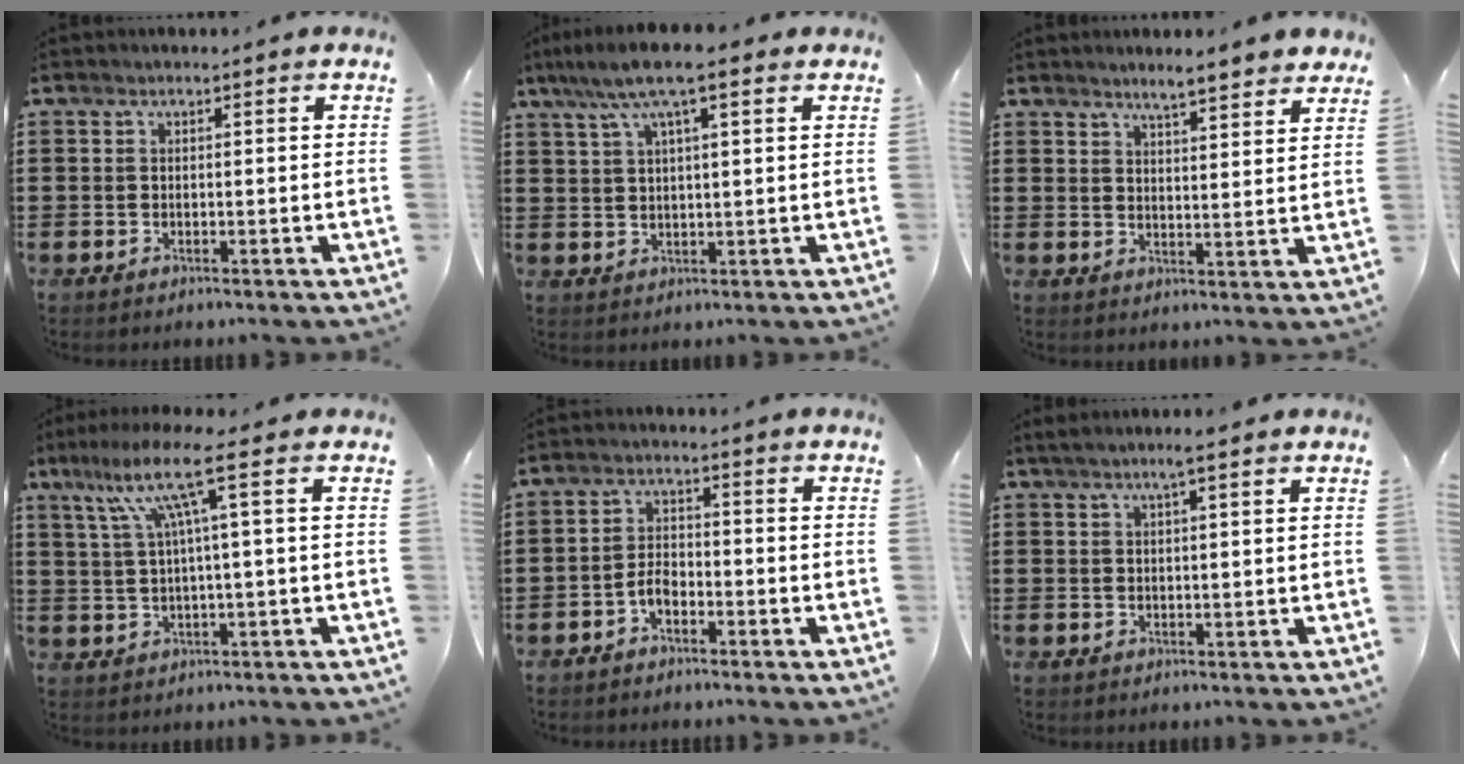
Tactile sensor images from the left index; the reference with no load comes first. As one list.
[{"total": 7.4, "force": [4.4, 1.3, 5.8], "torque": [-0.124, 0.004, 0.077]}, {"total": 4.1, "force": [4.0, -0.2, 1.1], "torque": [-0.036, -0.014, 0.069]}, {"total": 9.8, "force": [3.2, 0.6, 9.2], "torque": [-0.197, 0.001, 0.045]}, {"total": 3.1, "force": [-1.9, 1.4, 2.0], "torque": [-0.053, 0.002, -0.041]}, {"total": 2.9, "force": [1.8, -0.2, 2.3], "torque": [-0.048, 0.001, 0.032]}]